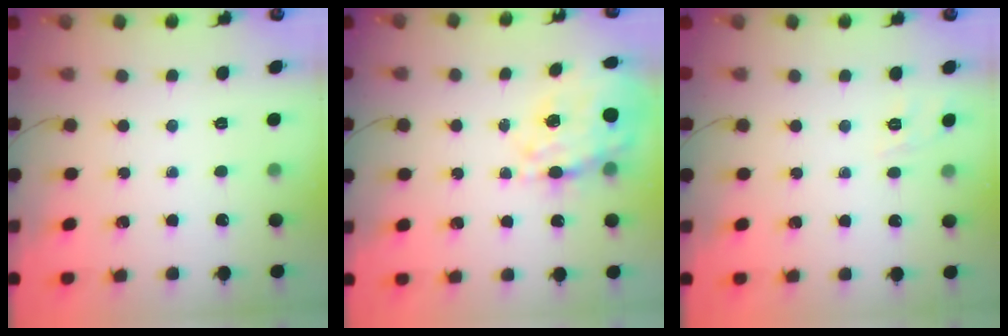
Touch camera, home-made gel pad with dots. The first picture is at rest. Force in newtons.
{"total": 17.4, "press": 16.9, "slide": 4.3}
{"total": 2.2, "press": 1.1, "slide": 1.9}